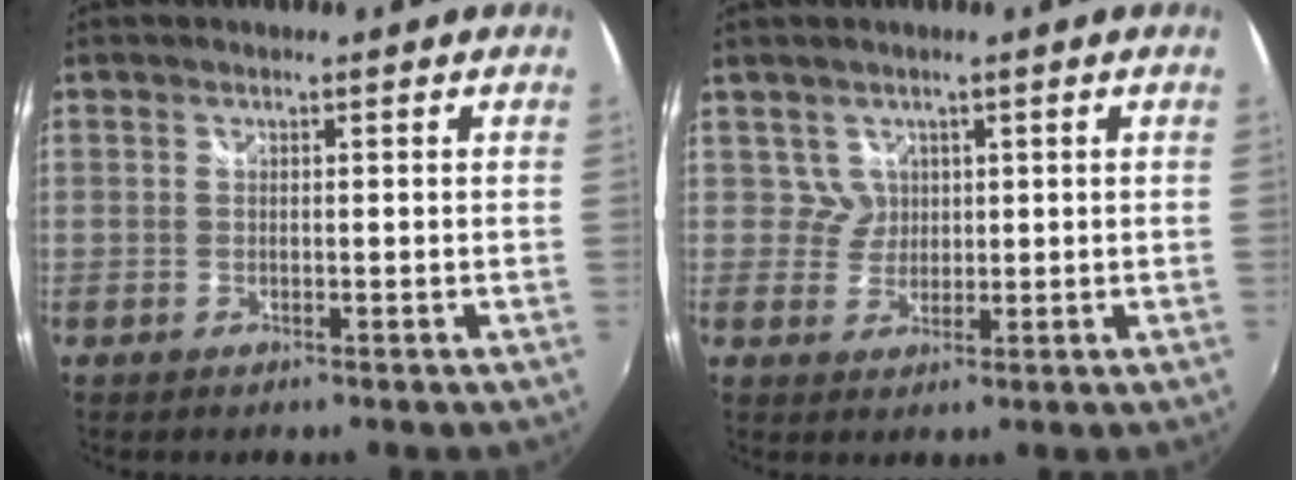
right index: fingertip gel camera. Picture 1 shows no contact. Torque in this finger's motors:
{"motor_torque": [0.01, 0.16, -0.08, 0.00]}